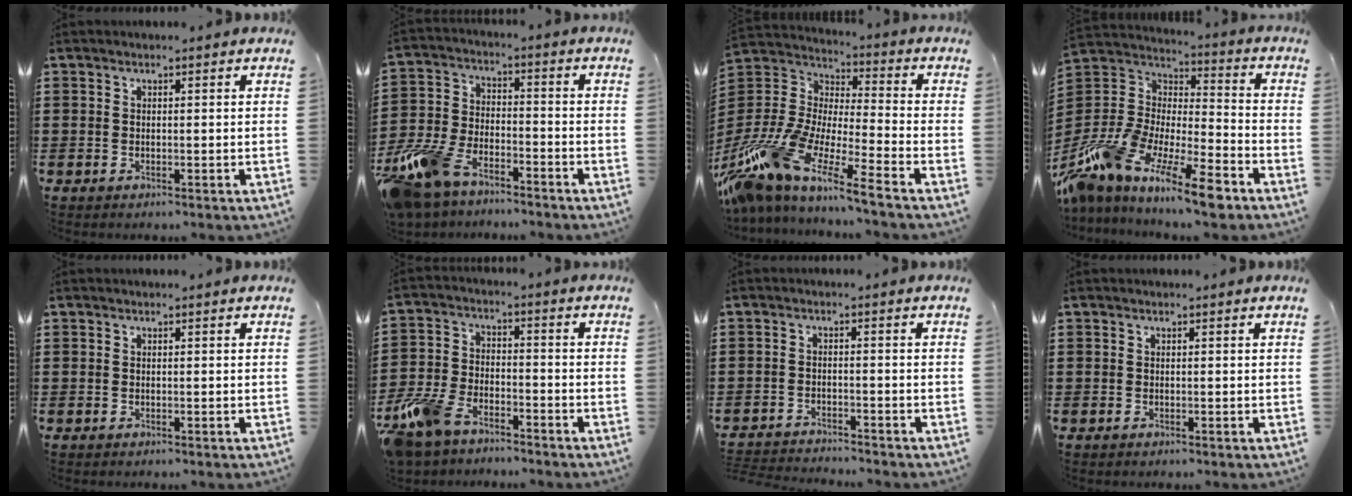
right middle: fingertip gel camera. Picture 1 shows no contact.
{"total": 10.4, "force": [-8.8, 3.8, 4.1], "torque": [-0.111, 0.021, -0.177]}
{"total": 12.4, "force": [-10.7, 1.5, 6.2], "torque": [-0.157, 0.000, -0.224]}
{"total": 13.1, "force": [-10.7, 3.0, 6.8], "torque": [-0.159, 0.018, -0.216]}
{"total": 0.0}
{"total": 8.1, "force": [-7.0, 2.9, 3.0], "torque": [-0.087, 0.011, -0.143]}
{"total": 2.7, "force": [-2.7, 0.1, 0.0], "torque": [-0.005, -0.001, -0.059]}
{"total": 0.0}